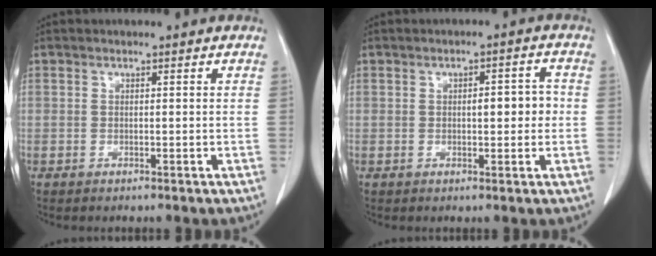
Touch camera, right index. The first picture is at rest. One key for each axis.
{"total": 4.3, "fx": 0.2, "fy": 1.7, "fz": 4.0, "tx": -0.052, "ty": 0.013, "tz": 0.004}